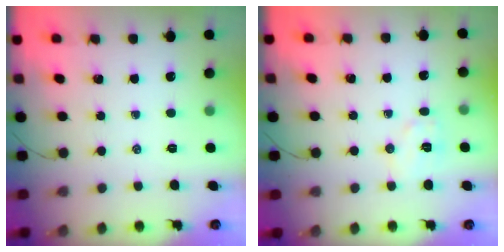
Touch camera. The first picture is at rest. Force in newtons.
{"total": 6.0, "press": 5.9, "slide": 1.2}